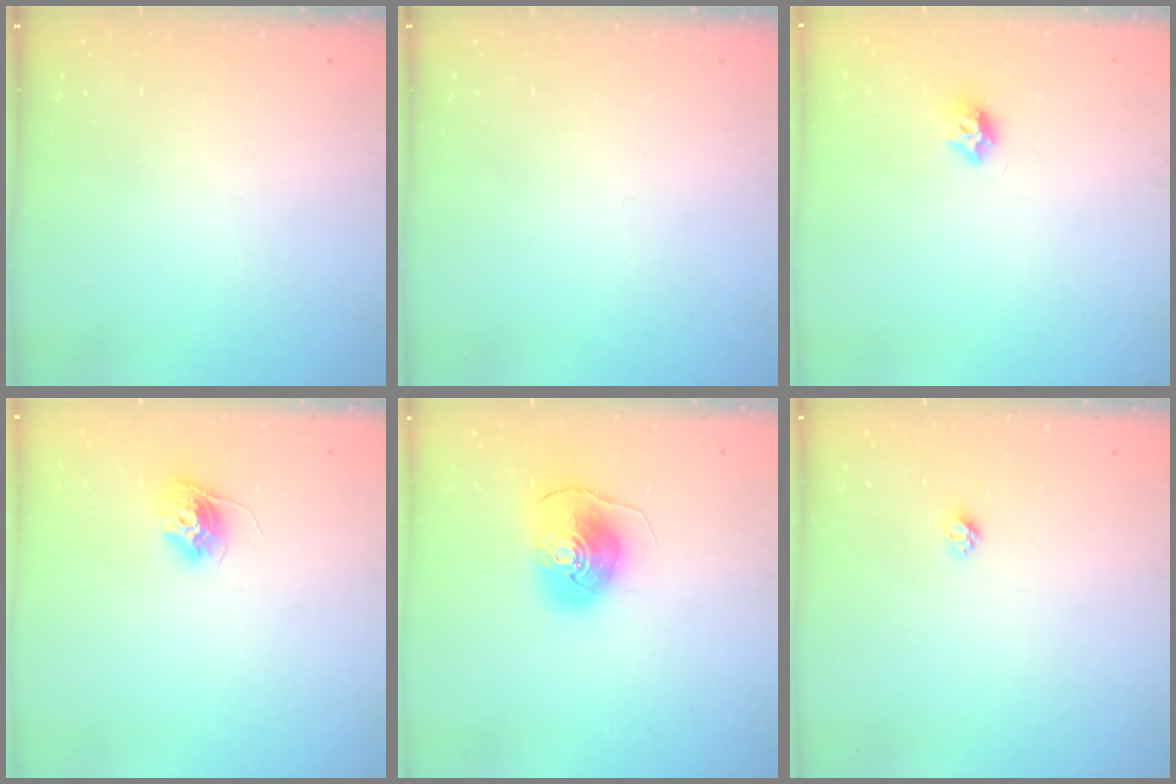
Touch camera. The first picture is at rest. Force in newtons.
{"total": 0.0}
{"total": 7.5, "press": 7.4, "slide": 0.6}
{"total": 10.2, "press": 10.1, "slide": 0.7}
{"total": 10.2, "press": 10.1, "slide": 1.1}
{"total": 4.1, "press": 4.1, "slide": 0.5}